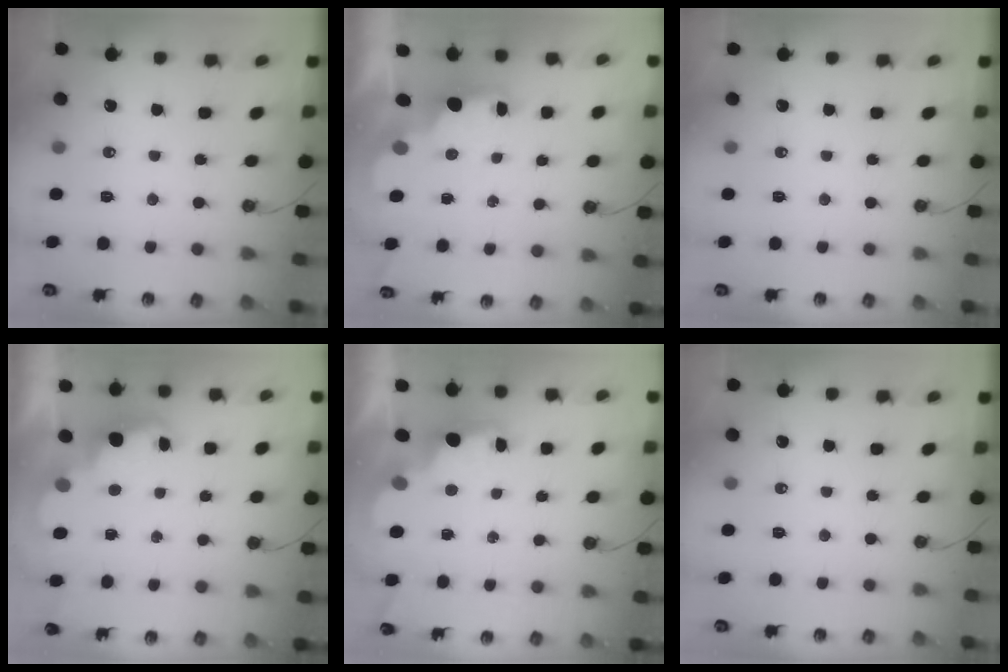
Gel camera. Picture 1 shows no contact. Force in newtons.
{"total": 2.1, "press": 1.9, "slide": 0.8}
{"total": 0.0}
{"total": 2.4, "press": 2.4, "slide": 0.6}
{"total": 2.5, "press": 2.3, "slide": 0.8}
{"total": 0.0}